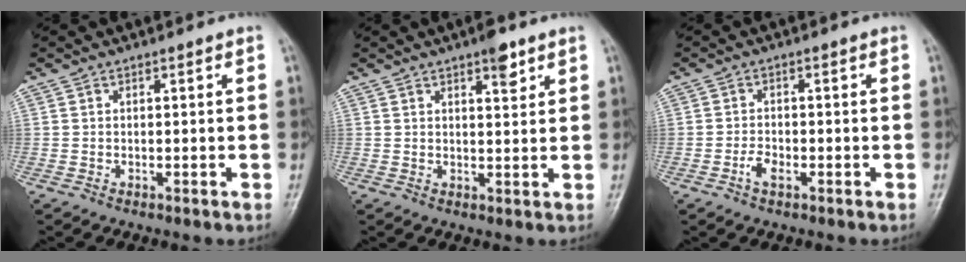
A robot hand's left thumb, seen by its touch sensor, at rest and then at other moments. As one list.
[{"total": 4.0, "force": [2.5, 1.3, 2.8], "torque": [-0.030, -0.013, 0.035]}, {"total": 2.5, "force": [-1.2, 1.4, 1.7], "torque": [-0.034, 0.007, -0.025]}]